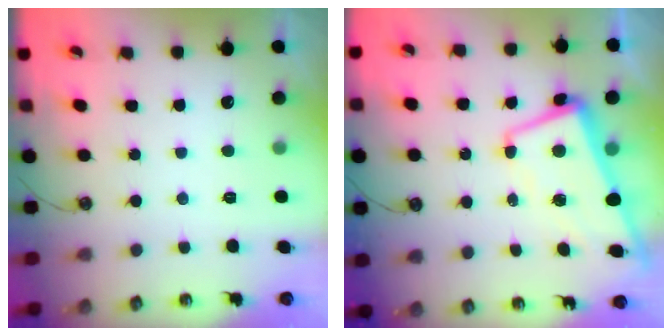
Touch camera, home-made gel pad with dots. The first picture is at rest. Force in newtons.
{"total": 1.8, "press": 1.3, "slide": 1.2}